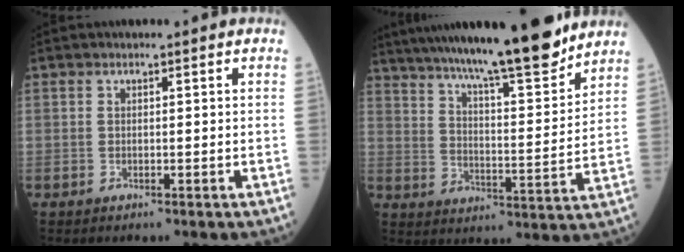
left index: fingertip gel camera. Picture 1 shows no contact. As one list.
[{"total": 20.1, "force": [17.2, 0.8, 10.4], "torque": [-0.168, -0.007, 0.262]}]